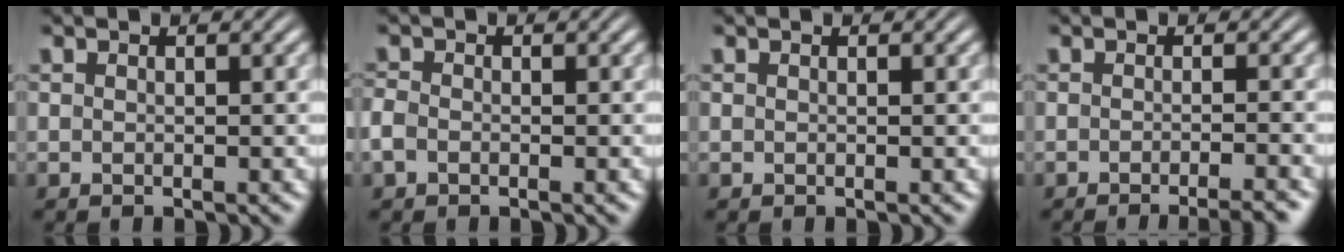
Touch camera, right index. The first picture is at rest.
{"total": 1.7, "force": [-0.7, 1.3, 0.8], "torque": [-0.031, -0.009, -0.011]}
{"total": 0.0}
{"total": 3.5, "force": [-3.1, 0.3, 1.6], "torque": [-0.013, -0.002, -0.051]}